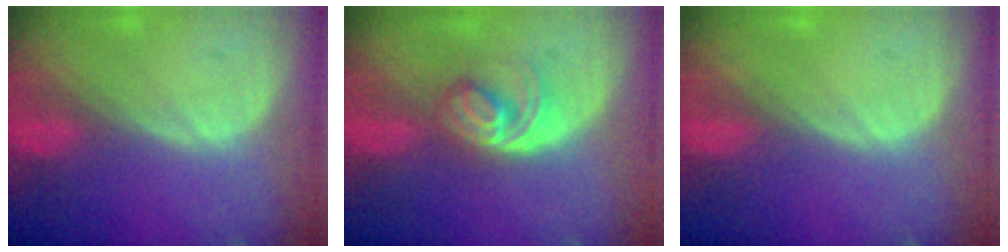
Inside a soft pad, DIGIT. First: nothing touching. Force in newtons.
{"total": 6.2, "press": 5.2, "slide": 3.4}
{"total": 0.5, "press": 0.0, "slide": 0.5}